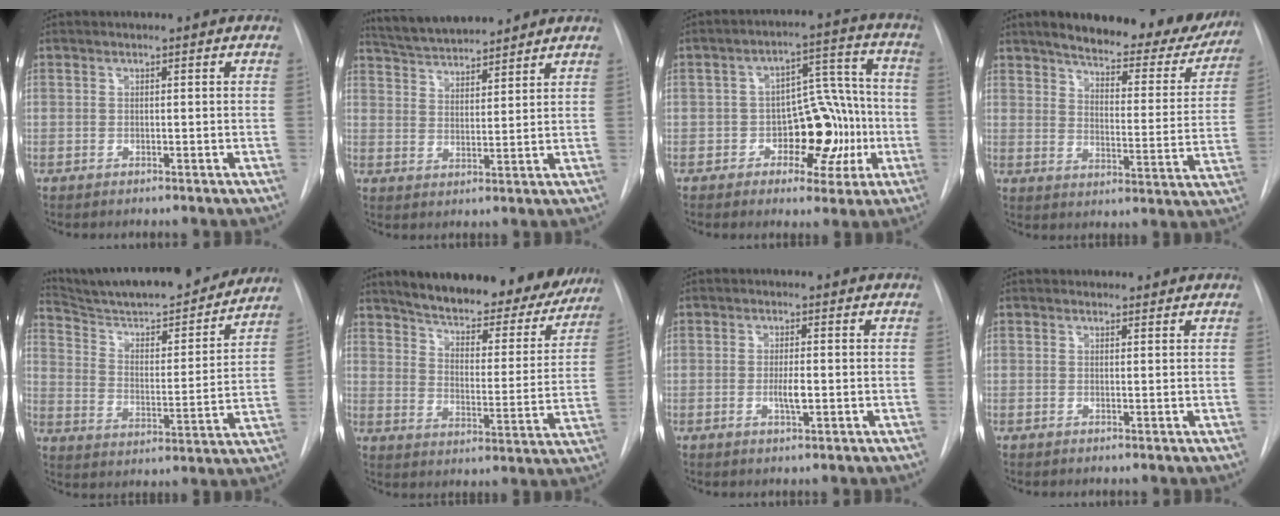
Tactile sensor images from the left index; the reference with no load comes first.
{"total": 9.8, "force": [9.1, 1.4, 3.1], "torque": [-0.057, 0.019, 0.158]}
{"total": 11.1, "force": [-3.1, 6.4, 8.5], "torque": [-0.106, 0.032, -0.039]}
{"total": 22.5, "force": [18.9, 6.7, 10.1], "torque": [-0.133, -0.026, 0.229]}
{"total": 23.6, "force": [21.6, 2.9, 9.1], "torque": [-0.144, -0.030, 0.310]}
{"total": 23.5, "force": [20.5, 6.4, 9.5], "torque": [-0.137, -0.028, 0.261]}
{"total": 2.7, "force": [-0.7, 0.5, 2.5], "torque": [-0.048, -0.004, -0.011]}
{"total": 0.8, "force": [0.6, 0.5, -0.1], "torque": [0.001, 0.001, 0.005]}